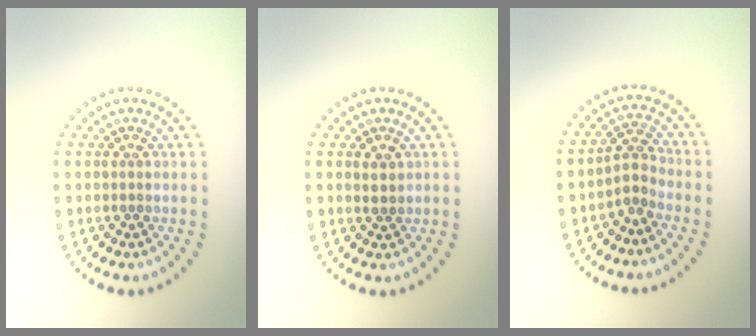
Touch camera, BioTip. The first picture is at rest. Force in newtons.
{"total": 1.2, "press": 1.1, "slide": 0.5}
{"total": 2.0, "press": 1.4, "slide": 1.4}